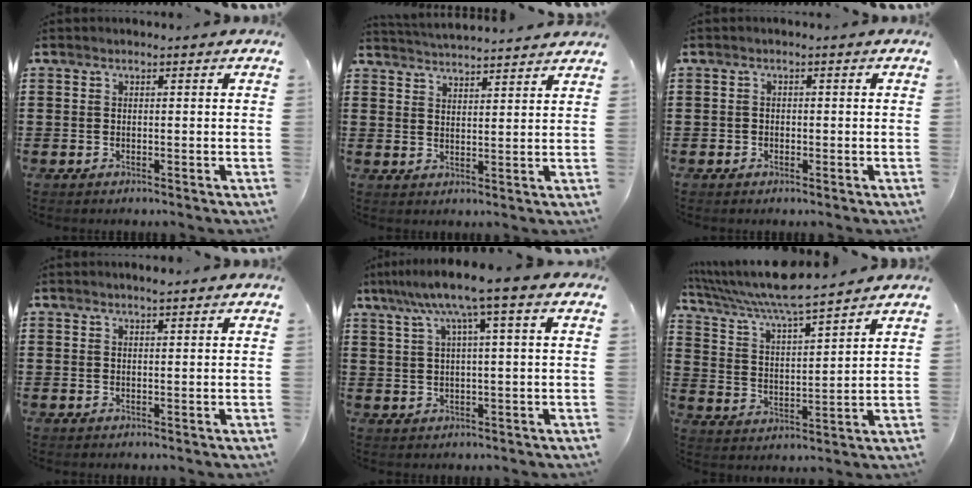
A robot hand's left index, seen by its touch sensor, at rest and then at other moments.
{"total": 3.4, "force": [3.4, -0.5, -0.1], "torque": [-0.010, -0.018, 0.059]}
{"total": 0.8, "force": [-0.3, 0.8, 0.1], "torque": [-0.005, 0.003, -0.008]}
{"total": 1.0, "force": [0.9, 0.0, 0.6], "torque": [-0.011, -0.001, 0.017]}
{"total": 7.4, "force": [3.4, -0.2, 6.5], "torque": [-0.134, -0.003, 0.055]}
{"total": 8.2, "force": [7.2, -0.1, 3.8], "torque": [-0.099, -0.038, 0.125]}